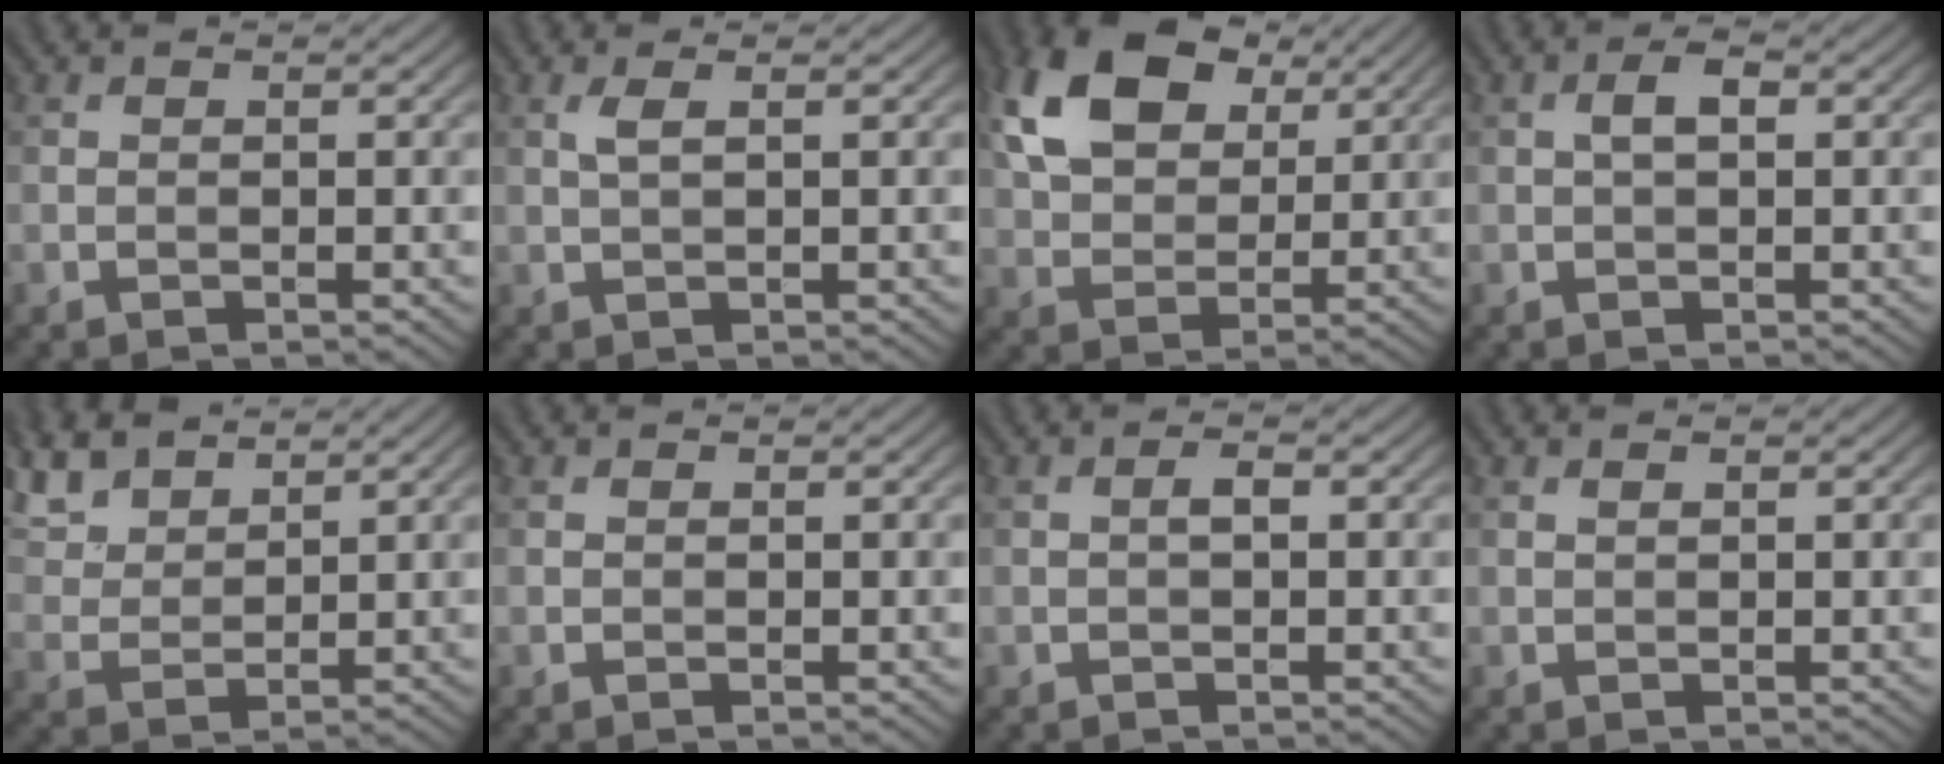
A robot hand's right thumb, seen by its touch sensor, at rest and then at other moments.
{"total": 1.6, "force": [0.6, 0.3, 1.4], "torque": [-0.035, 0.005, 0.012]}
{"total": 11.9, "force": [5.3, 7.6, 7.5], "torque": [-0.174, 0.021, 0.098]}
{"total": 2.2, "force": [0.3, 0.9, 2.0], "torque": [-0.036, 0.007, 0.002]}
{"total": 7.5, "force": [5.8, 3.0, 3.6], "torque": [-0.104, 0.016, 0.122]}
{"total": 0.0}
{"total": 1.0, "force": [0.0, 0.3, 1.0], "torque": [-0.019, 0.003, -0.001]}
{"total": 0.5, "force": [0.4, 0.1, 0.3], "torque": [-0.007, 0.001, 0.008]}